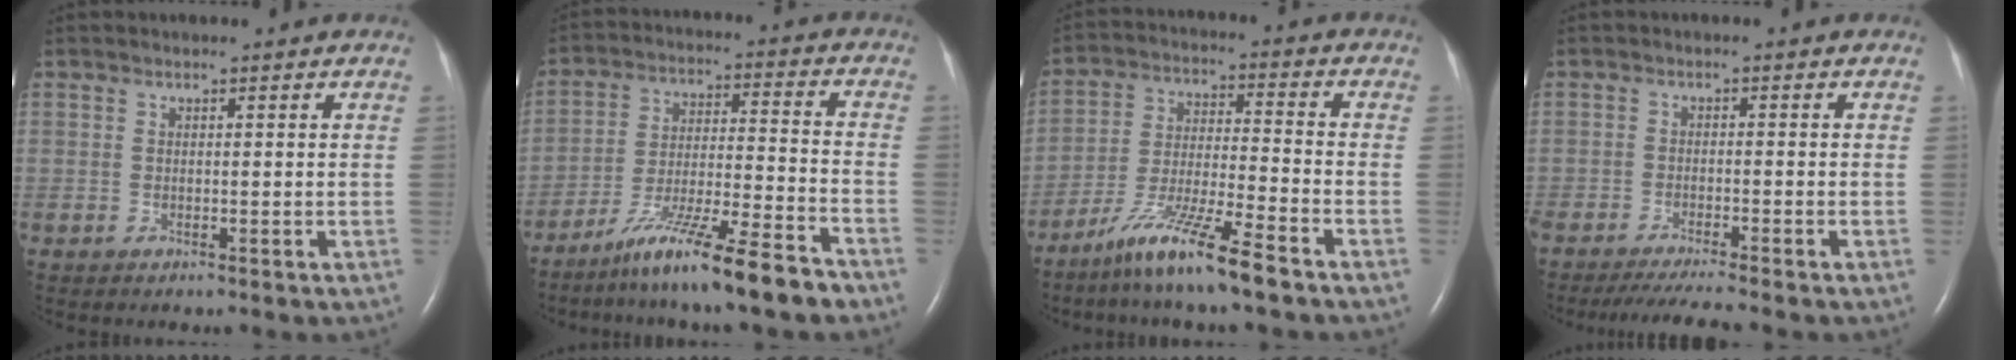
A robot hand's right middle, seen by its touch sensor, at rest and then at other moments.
{"total": 13.3, "force": [-10.2, -0.3, 8.5], "torque": [-0.143, -0.019, -0.179]}
{"total": 11.0, "force": [-8.0, -0.3, 7.5], "torque": [-0.147, -0.029, -0.153]}
{"total": 6.6, "force": [-5.8, -0.7, 3.1], "torque": [-0.044, -0.022, -0.095]}